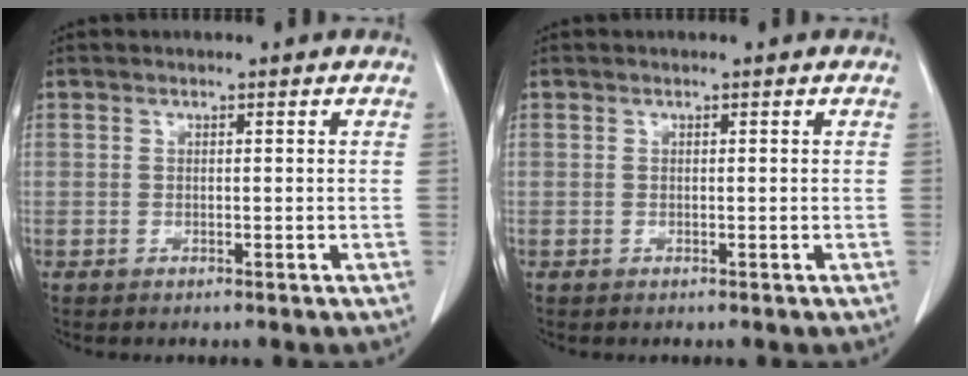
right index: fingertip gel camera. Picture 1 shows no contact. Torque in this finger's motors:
{"motor_torque": [0.00, 0.00, 0.00, 0.00]}